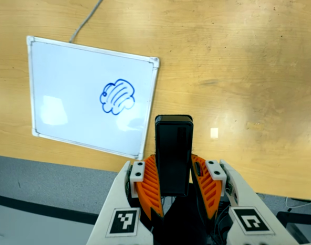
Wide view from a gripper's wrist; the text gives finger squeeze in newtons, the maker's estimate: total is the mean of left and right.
{"total": 5.5, "left": 3.9, "right": 7.0}